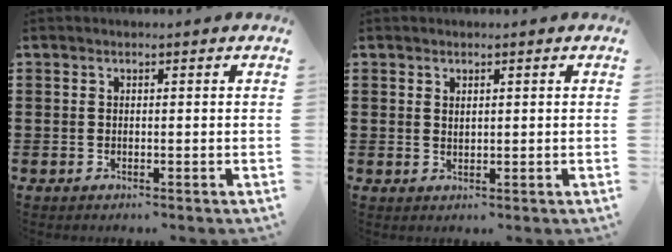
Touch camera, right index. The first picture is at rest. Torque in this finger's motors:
{"motor_torque": [-0.43, 0.69, -0.01, -0.01]}